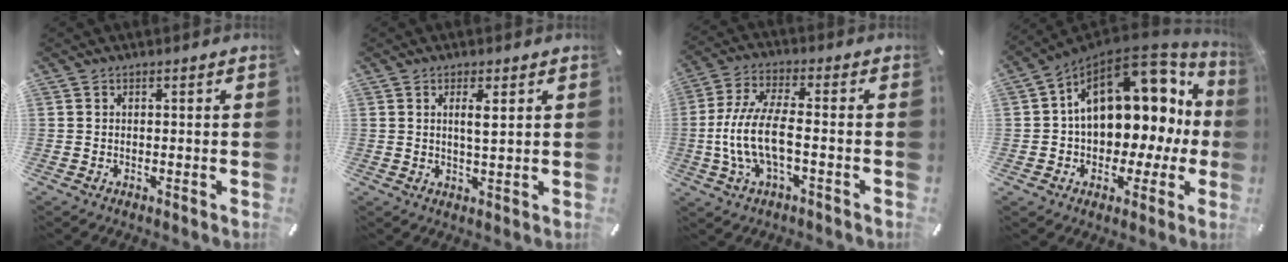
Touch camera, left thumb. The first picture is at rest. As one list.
[{"total": 3.7, "force": [1.1, 1.0, 3.4], "torque": [-0.062, 0.000, 0.014]}, {"total": 12.0, "force": [-2.3, 4.6, 10.8], "torque": [-0.229, -0.009, -0.043]}, {"total": 19.4, "force": [5.0, 12.7, 13.8], "torque": [-0.207, -0.038, 0.086]}]